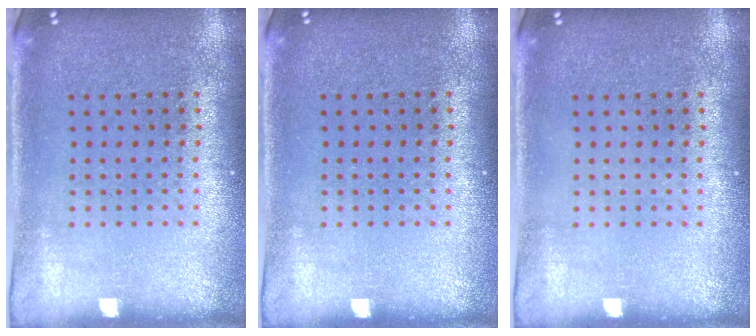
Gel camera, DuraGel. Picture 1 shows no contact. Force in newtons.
{"total": 0.0}
{"total": 0.0}